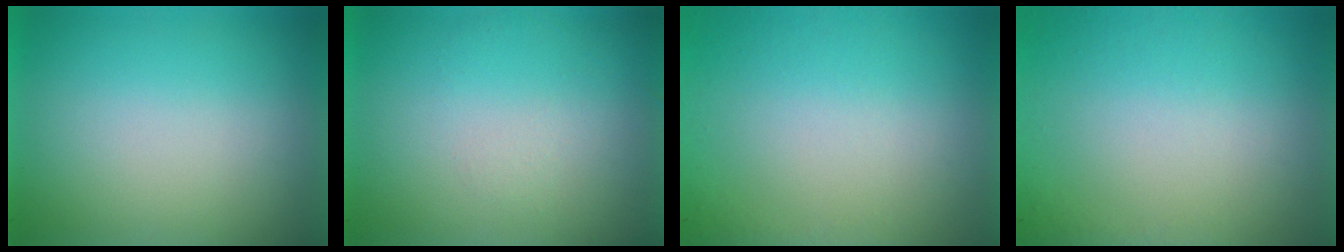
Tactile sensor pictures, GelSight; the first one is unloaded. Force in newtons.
{"total": 1.3}
{"total": 5.3}
{"total": 5.3}